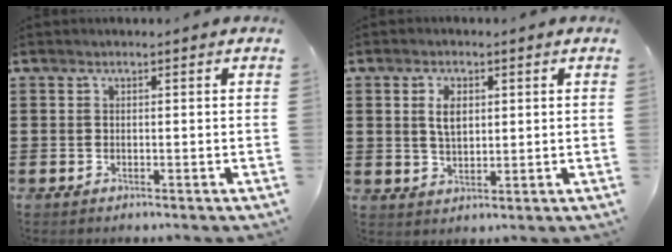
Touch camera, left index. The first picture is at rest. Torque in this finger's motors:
{"motor_torque": [0.36, -0.15, 0.32, 0.11]}